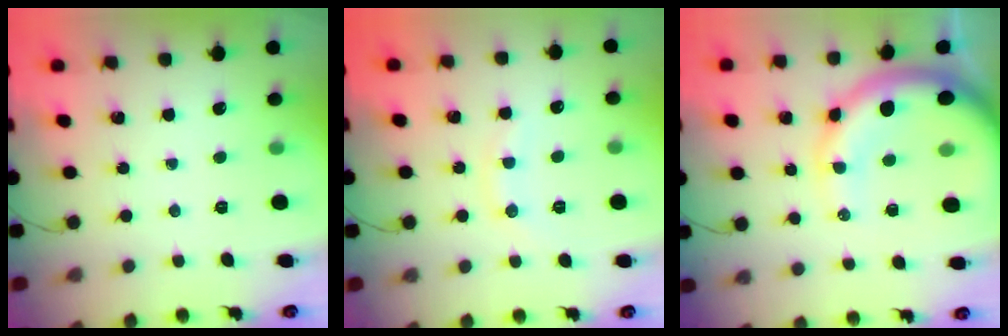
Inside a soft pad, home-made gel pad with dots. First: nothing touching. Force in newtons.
{"total": 6.9, "press": 6.8, "slide": 1.2}
{"total": 15.5, "press": 15.2, "slide": 3.2}